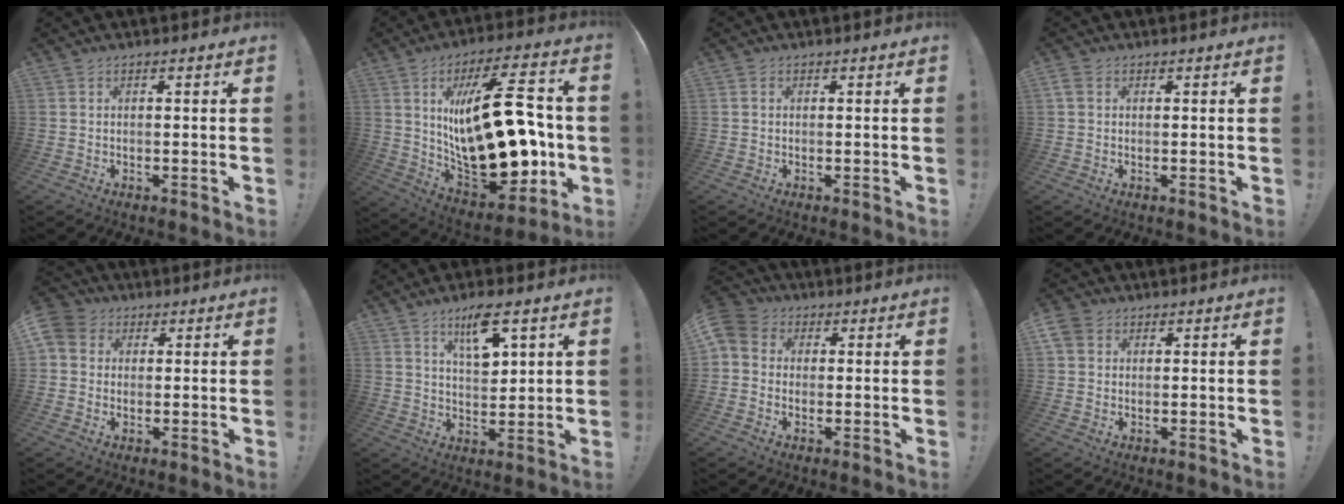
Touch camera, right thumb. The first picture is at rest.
{"total": 31.1, "force": [1.0, 14.2, 27.6], "torque": [-0.462, -0.001, 0.040]}
{"total": 0.7, "force": [0.1, 0.7, 0.2], "torque": [-0.004, 0.003, 0.003]}
{"total": 2.1, "force": [0.7, 1.7, 1.0], "torque": [-0.027, 0.008, 0.016]}
{"total": 6.6, "force": [1.7, 6.0, 2.2], "torque": [-0.042, 0.001, 0.035]}
{"total": 9.9, "force": [5.2, 3.5, 7.7], "torque": [-0.119, -0.019, 0.086]}
{"total": 5.9, "force": [0.3, 5.4, 2.3], "torque": [-0.044, 0.009, 0.009]}
{"total": 5.1, "force": [2.3, 4.2, 1.7], "torque": [-0.033, -0.002, 0.047]}